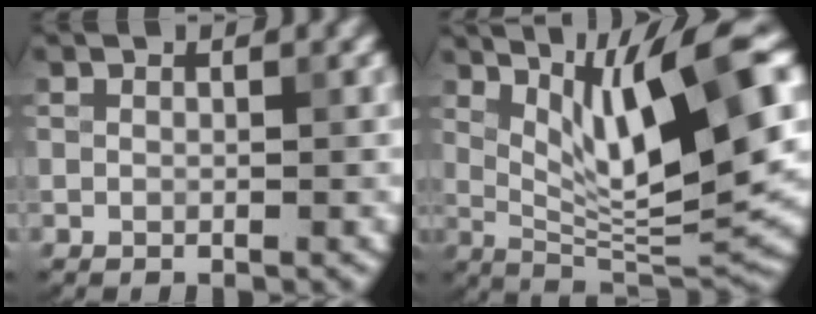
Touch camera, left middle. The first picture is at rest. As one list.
[{"total": 12.3, "force": [4.0, 2.8, 11.3], "torque": [-0.170, 0.002, 0.075]}]